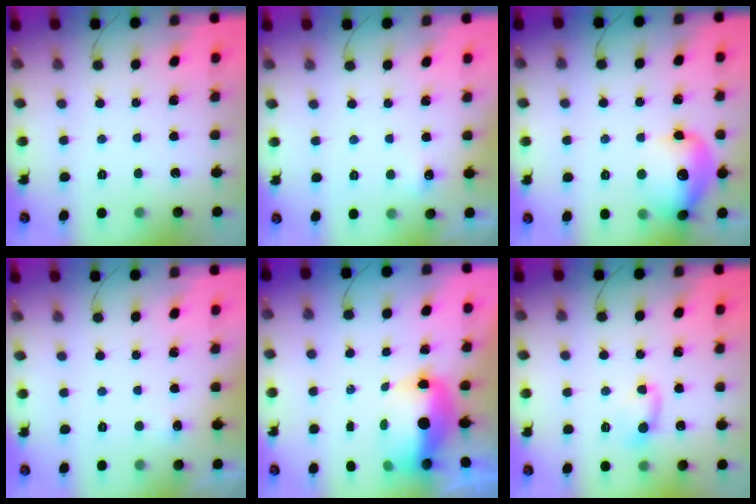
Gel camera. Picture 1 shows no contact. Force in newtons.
{"total": 4.2, "press": 4.0, "slide": 1.2}
{"total": 15.7, "press": 15.6, "slide": 1.1}
{"total": 2.4, "press": 2.2, "slide": 1.1}
{"total": 11.1, "press": 10.8, "slide": 2.6}
{"total": 5.0, "press": 4.8, "slide": 1.4}